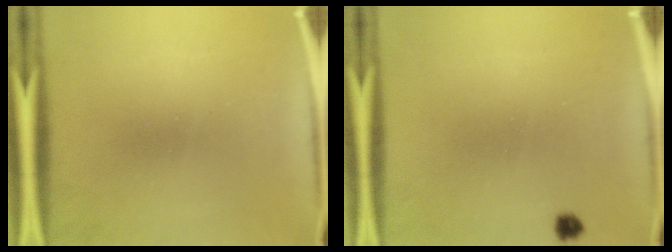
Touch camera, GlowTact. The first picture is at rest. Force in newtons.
{"total": 1.4}